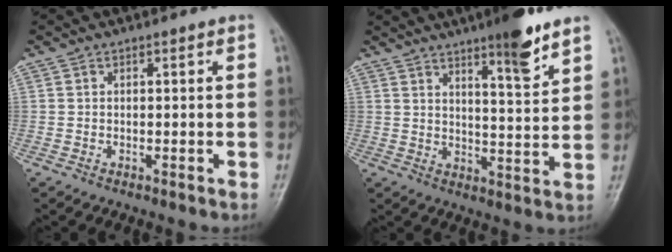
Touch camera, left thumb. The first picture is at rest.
{"total": 9.7, "force": [6.6, 1.4, 6.9], "torque": [-0.090, -0.045, 0.098]}